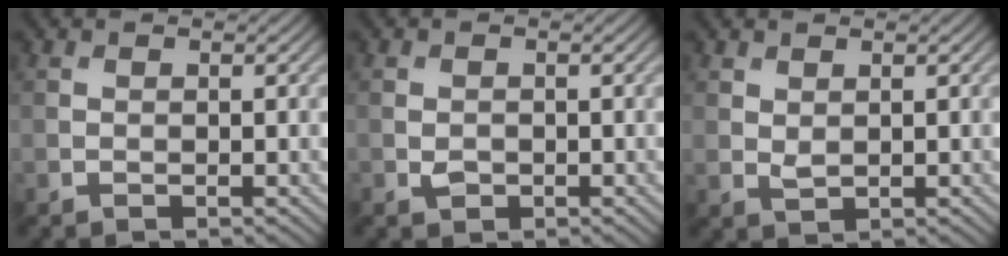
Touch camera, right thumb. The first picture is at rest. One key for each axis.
{"total": 1.2, "fx": -0.4, "fy": 1.0, "fz": 0.6, "tx": -0.011, "ty": -0.005, "tz": -0.007}
{"total": 1.3, "fx": 0.7, "fy": 0.8, "fz": 0.8, "tx": -0.022, "ty": -0.004, "tz": 0.018}